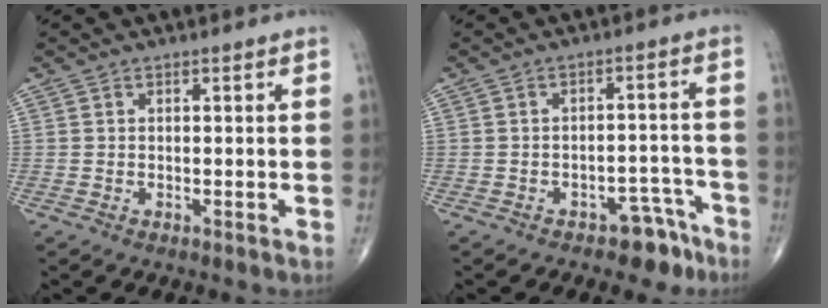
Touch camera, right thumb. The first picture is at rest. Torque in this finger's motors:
{"motor_torque": [2.56, 1.53, 0.21, -0.60, 0.00]}